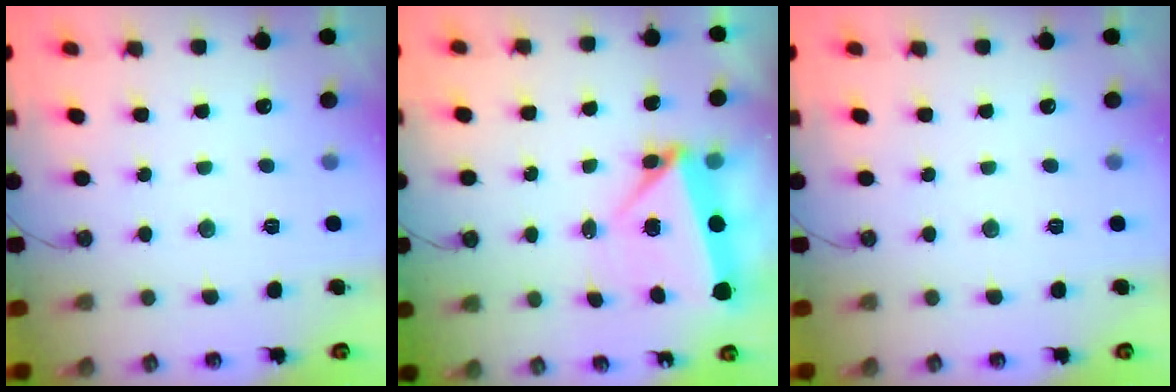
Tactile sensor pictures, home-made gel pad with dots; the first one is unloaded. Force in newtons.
{"total": 5.6, "press": 5.6, "slide": 0.2}
{"total": 0.0}